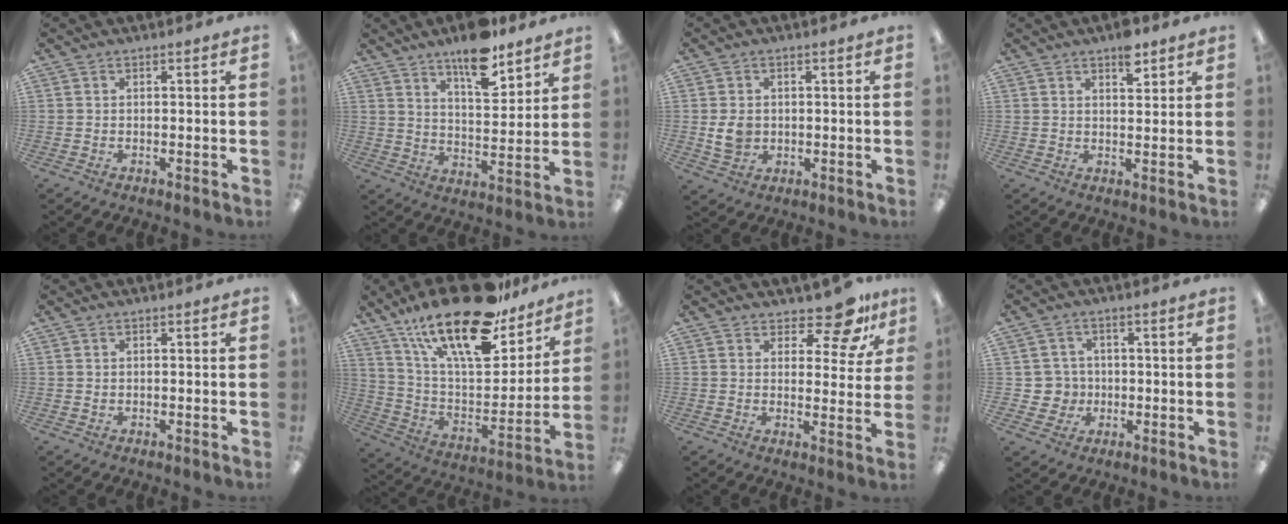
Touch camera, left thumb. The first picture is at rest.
{"total": 12.4, "force": [9.6, 4.0, 6.7], "torque": [-0.091, -0.061, 0.165]}
{"total": 5.2, "force": [0.1, 4.3, 2.8], "torque": [-0.043, 0.002, 0.001]}
{"total": 2.7, "force": [1.8, 0.9, 1.7], "torque": [-0.022, -0.005, 0.029]}
{"total": 0.6, "force": [0.3, 0.4, 0.1], "torque": [-0.003, 0.003, 0.006]}
{"total": 25.6, "force": [17.8, 9.6, 15.8], "torque": [-0.253, -0.105, 0.305]}
{"total": 10.0, "force": [7.9, 4.0, 4.6], "torque": [-0.053, -0.053, 0.139]}
{"total": 5.3, "force": [-0.1, 5.3, 0.4], "torque": [-0.009, 0.008, 0.000]}